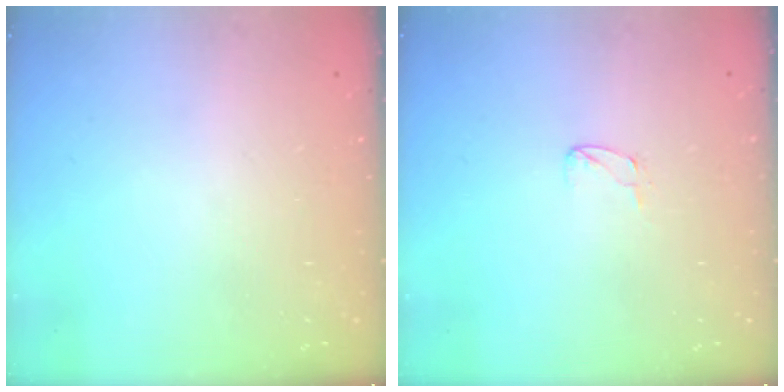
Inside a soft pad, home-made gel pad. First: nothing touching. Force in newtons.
{"total": 4.1, "press": 4.0, "slide": 0.3}